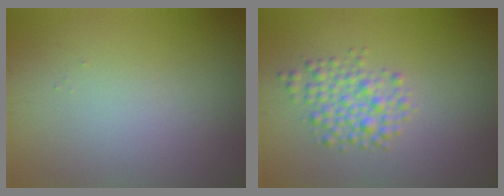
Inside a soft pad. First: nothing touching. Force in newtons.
{"total": 3.0, "press": 3.0, "slide": 0.1}